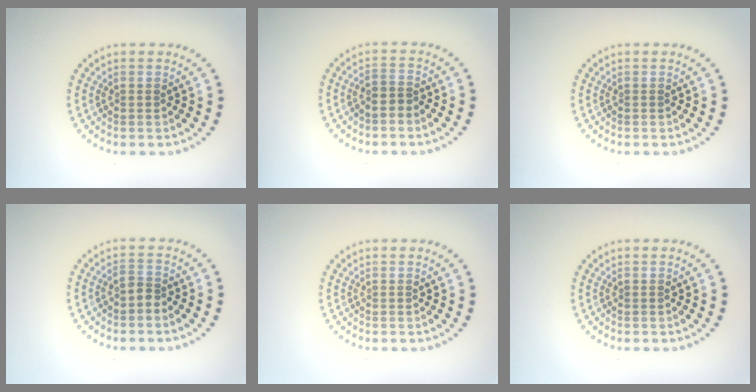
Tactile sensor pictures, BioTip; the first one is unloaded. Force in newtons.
{"total": 1.2, "press": 0.9, "slide": 0.8}
{"total": 0.0}
{"total": 1.4, "press": 1.0, "slide": 1.0}
{"total": 0.0}
{"total": 0.0}